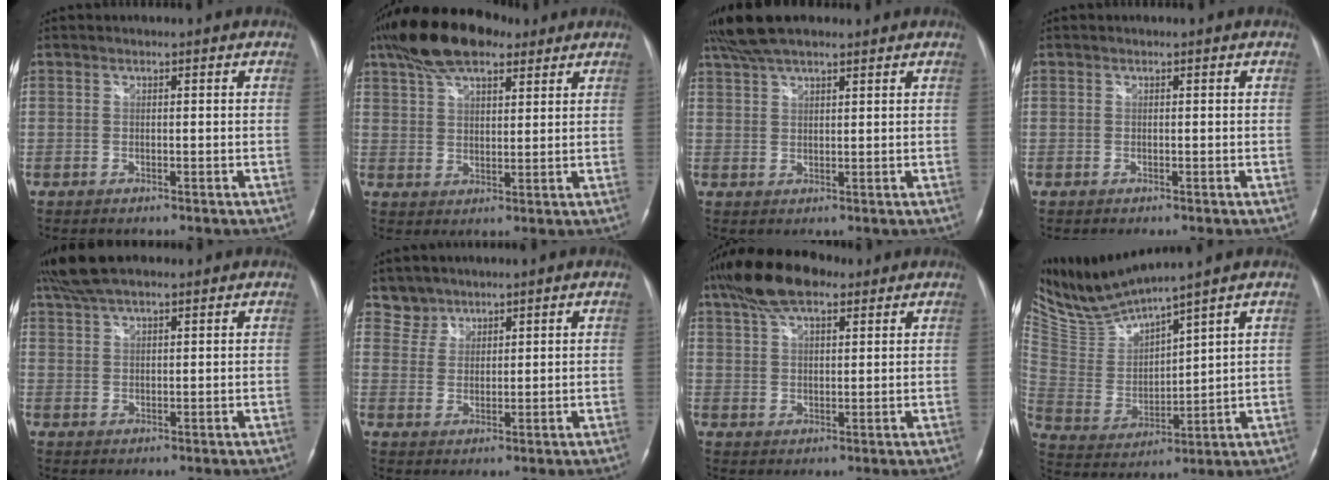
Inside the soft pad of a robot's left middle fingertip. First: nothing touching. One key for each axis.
{"total": 12.6, "fx": 8.9, "fy": 4.7, "fz": 7.6, "tx": -0.149, "ty": 0.037, "tz": 0.158}
{"total": 8.4, "fx": 6.8, "fy": 2.2, "fz": 4.5, "tx": -0.085, "ty": 0.035, "tz": 0.124}
{"total": 0.0}
{"total": 7.6, "fx": 6.2, "fy": 1.8, "fz": 4.0, "tx": -0.077, "ty": 0.035, "tz": 0.115}
{"total": 3.4, "fx": 2.9, "fy": 1.7, "fz": -0.7, "tx": 0.022, "ty": 0.005, "tz": 0.055}
{"total": 10.5, "fx": 7.2, "fy": 3.8, "fz": 6.6, "tx": -0.129, "ty": 0.032, "tz": 0.129}
{"total": 10.6, "fx": 10.2, "fy": -1.2, "fz": 2.8, "tx": -0.078, "ty": -0.004, "tz": 0.220}